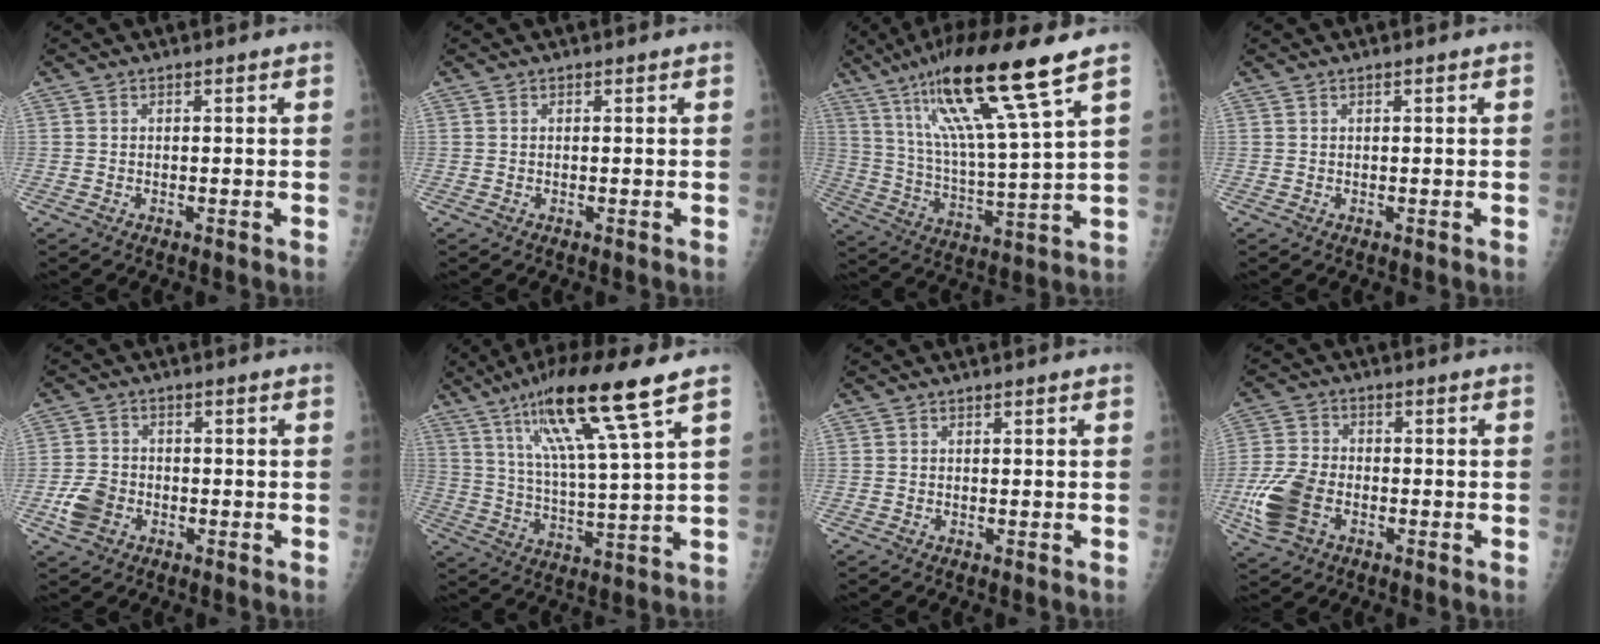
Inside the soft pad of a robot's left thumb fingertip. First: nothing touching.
{"total": 0.0}
{"total": 19.7, "force": [11.5, 1.4, 15.9], "torque": [-0.285, -0.041, 0.207]}
{"total": 0.0}
{"total": 5.5, "force": [-2.3, 4.1, 2.7], "torque": [-0.053, 0.014, -0.044]}
{"total": 16.4, "force": [9.2, 0.7, 13.5], "torque": [-0.245, -0.030, 0.167]}
{"total": 0.0}
{"total": 9.9, "force": [-3.6, 6.5, 6.5], "torque": [-0.148, 0.008, -0.069]}